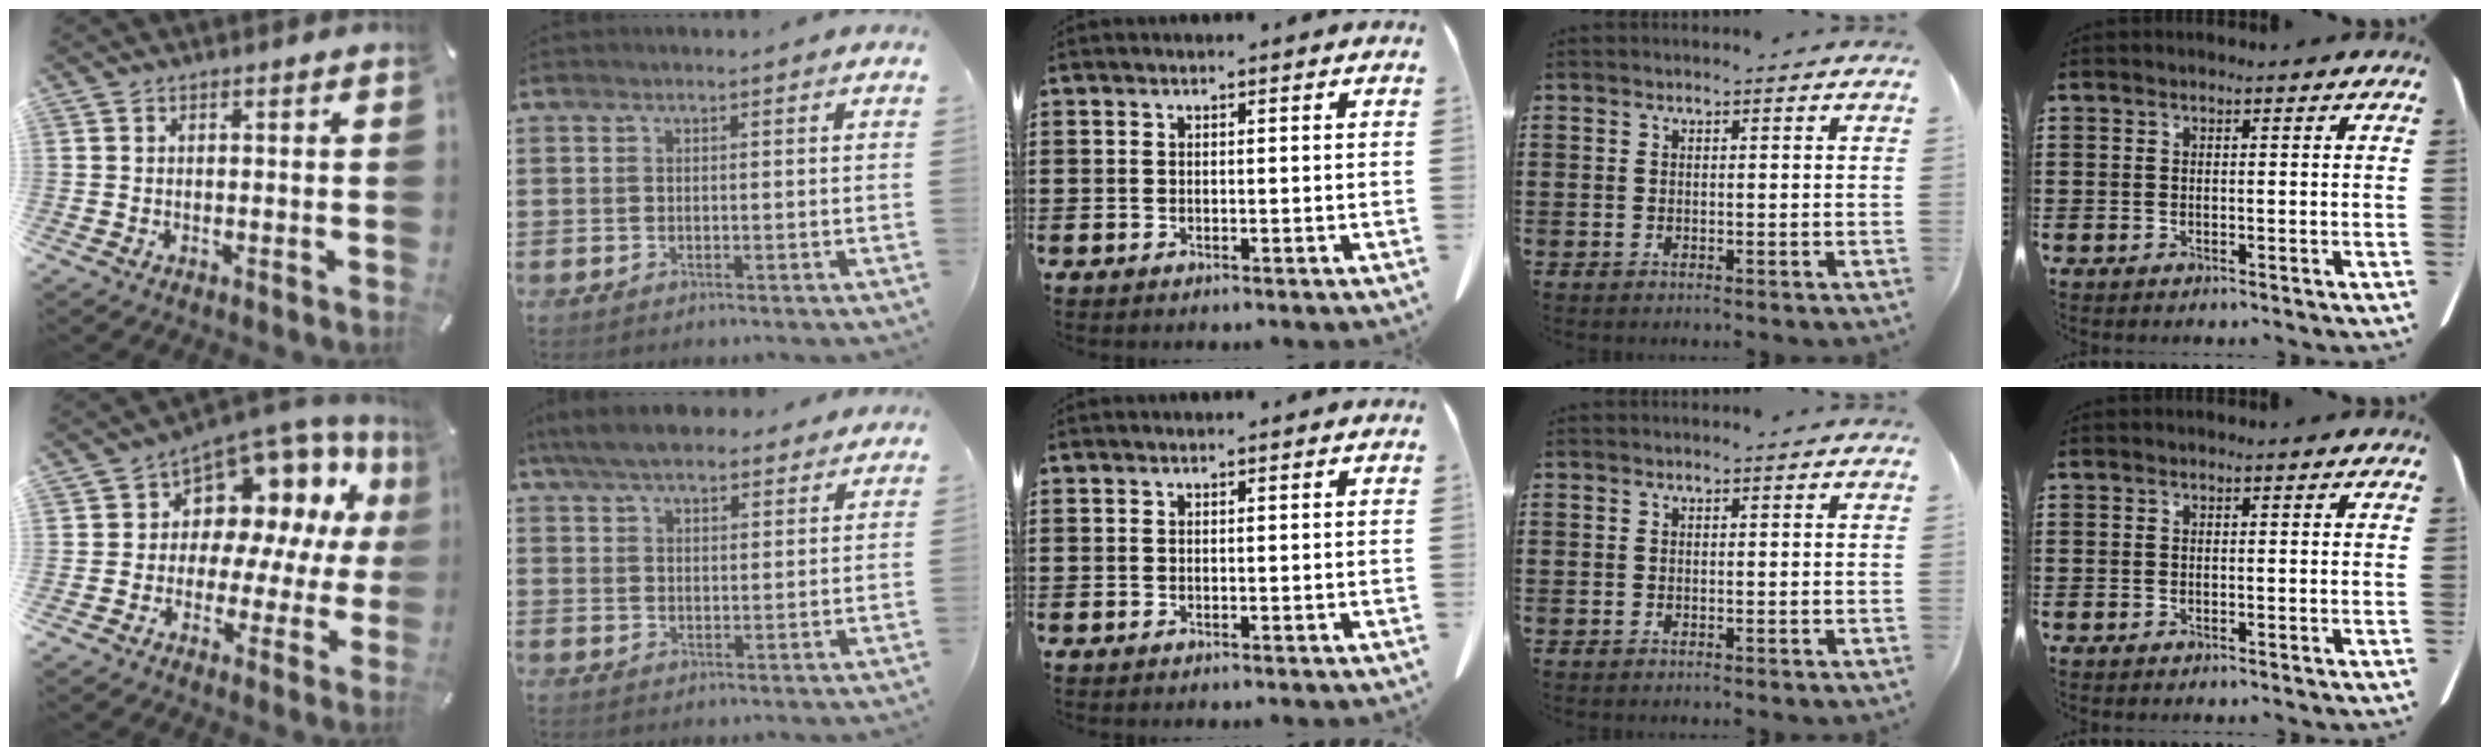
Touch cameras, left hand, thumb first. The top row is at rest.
{"thumb": {"total": 9.0, "force": [5.0, 6.8, 3.3], "torque": [-0.059, -0.066, 0.094]}, "index": {"total": 6.5, "force": [5.6, 2.1, 2.5], "torque": [-0.067, -0.005, 0.106]}}